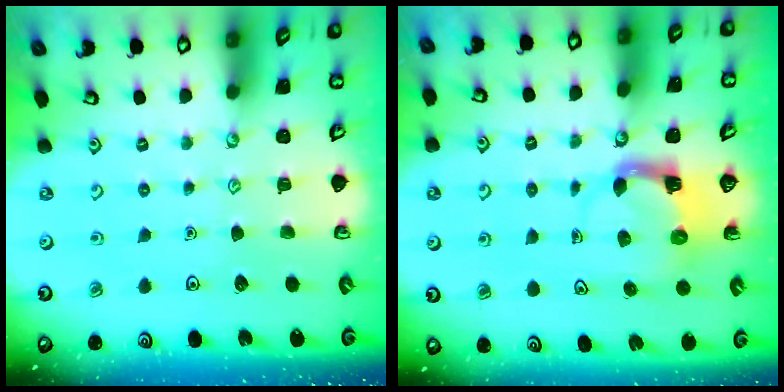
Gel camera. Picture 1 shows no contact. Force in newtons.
{"total": 3.8, "press": 3.7, "slide": 0.7}